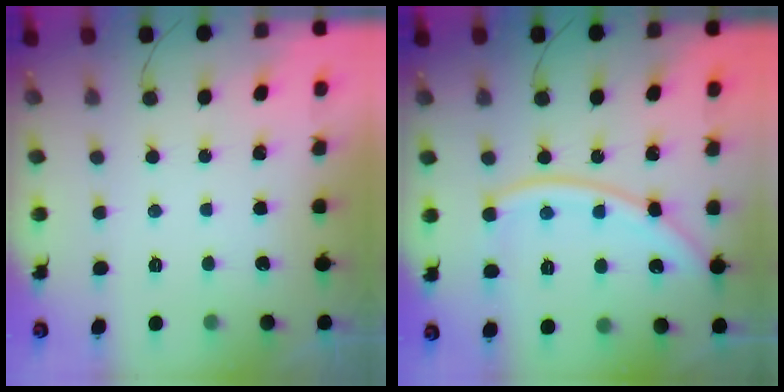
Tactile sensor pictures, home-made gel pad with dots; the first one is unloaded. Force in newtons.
{"total": 12.3, "press": 12.2, "slide": 1.6}